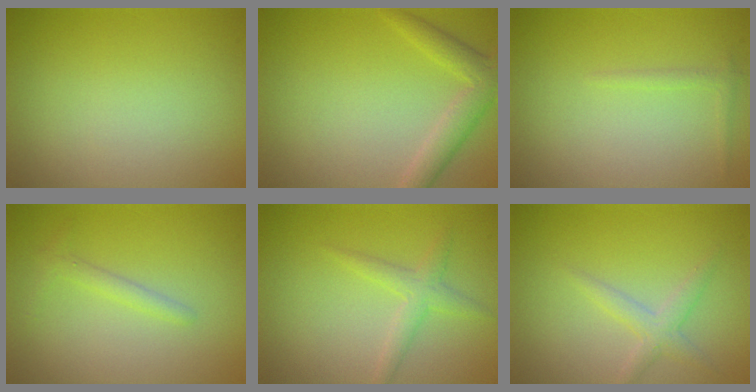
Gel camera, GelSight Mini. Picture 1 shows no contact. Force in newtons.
{"total": 3.0, "press": 3.0, "slide": 0.1}
{"total": 0.7, "press": 0.7, "slide": 0.1}
{"total": 1.3, "press": 1.3, "slide": 0.1}
{"total": 1.9, "press": 1.9, "slide": 0.1}
{"total": 1.8, "press": 1.8, "slide": 0.0}